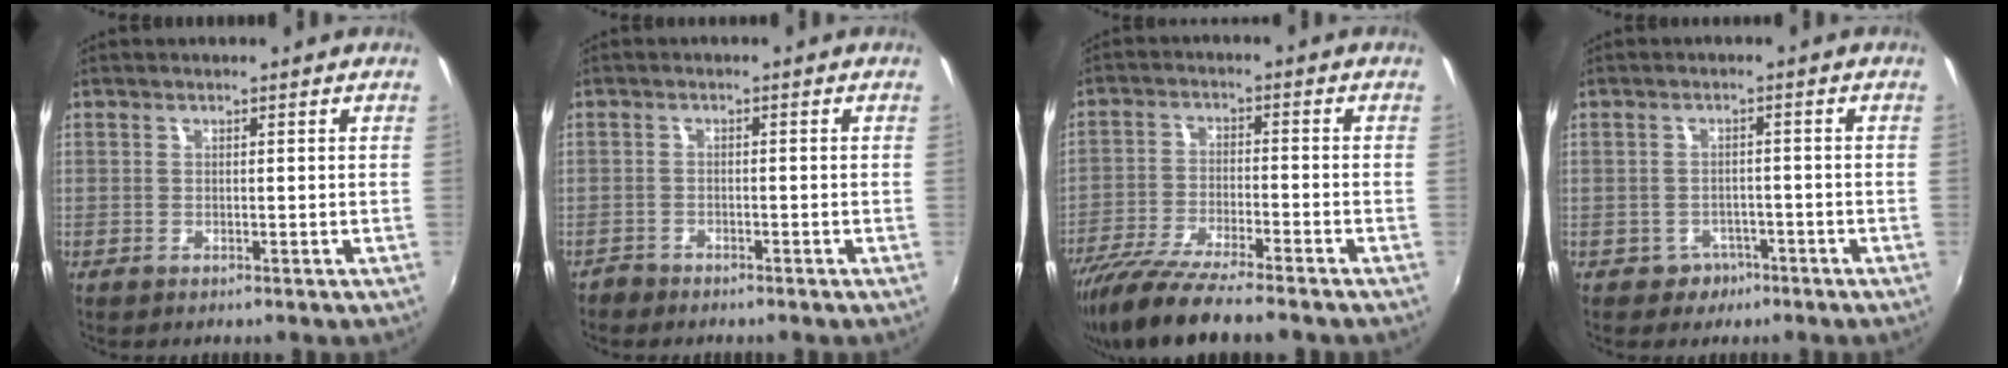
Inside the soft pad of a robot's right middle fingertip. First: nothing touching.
{"total": 2.2, "force": [-2.0, 0.9, 0.2], "torque": [-0.011, -0.004, -0.039]}
{"total": 13.4, "force": [-11.3, 1.2, 7.2], "torque": [-0.154, -0.038, -0.200]}
{"total": 3.7, "force": [-2.2, 3.0, 0.4], "torque": [-0.019, 0.006, -0.029]}